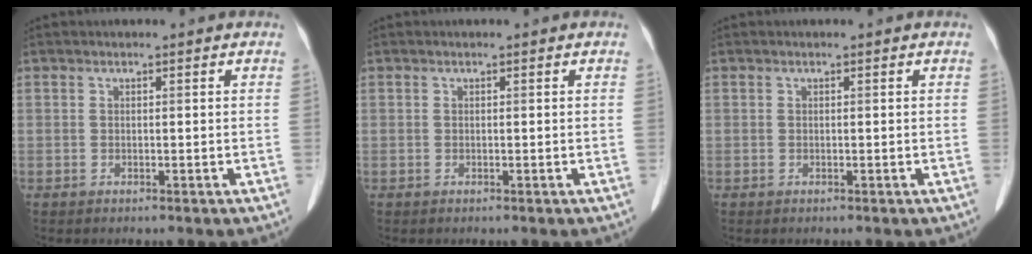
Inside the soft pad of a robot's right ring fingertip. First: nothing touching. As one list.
[{"total": 0.0}, {"total": 0.0}]